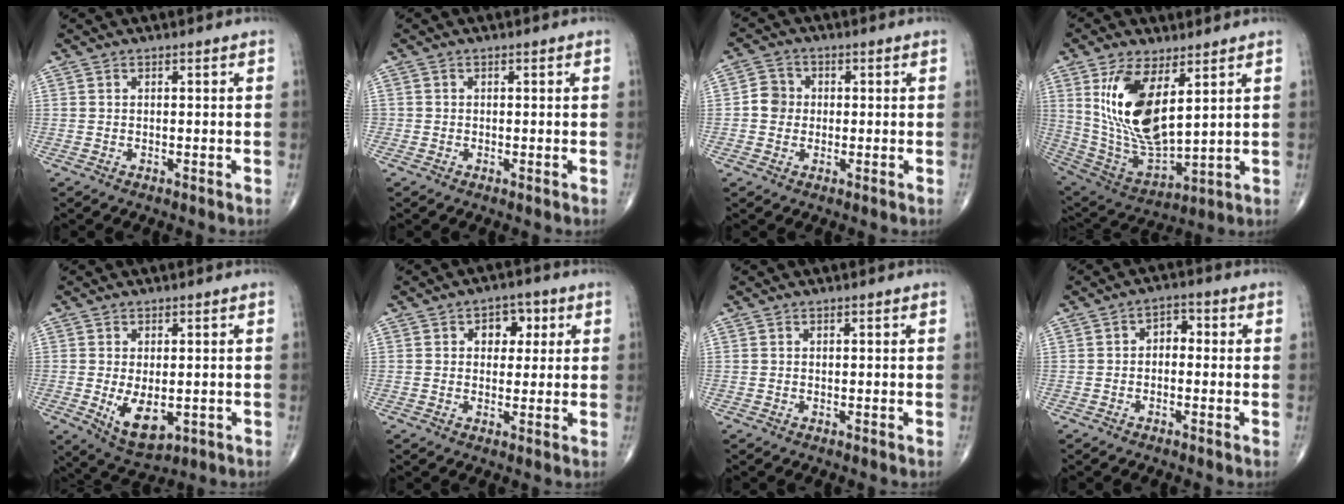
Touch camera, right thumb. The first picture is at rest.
{"total": 0.6, "force": [-0.2, 0.5, 0.0], "torque": [0.002, 0.003, -0.007]}
{"total": 4.1, "force": [-0.2, 3.8, 1.5], "torque": [-0.007, 0.008, -0.010]}
{"total": 17.1, "force": [5.8, 7.7, 14.1], "torque": [-0.261, -0.028, 0.131]}
{"total": 7.5, "force": [-1.3, 4.0, 6.2], "torque": [-0.095, -0.017, -0.007]}
{"total": 5.5, "force": [1.7, 4.0, 3.4], "torque": [-0.011, 0.000, 0.018]}
{"total": 0.0}
{"total": 3.3, "force": [-0.2, 2.3, 2.3], "torque": [-0.016, 0.015, -0.015]}